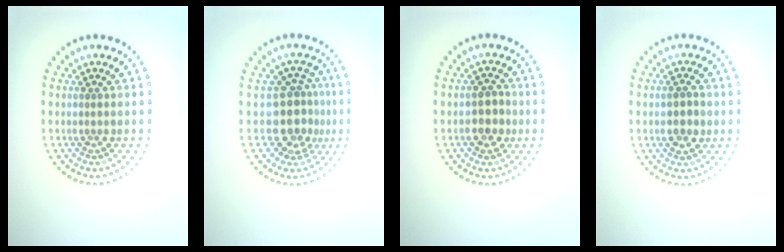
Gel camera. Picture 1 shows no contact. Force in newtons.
{"total": 3.4, "press": 2.4, "slide": 2.4}
{"total": 2.5, "press": 2.5, "slide": 0.4}
{"total": 1.6, "press": 1.6, "slide": 0.1}